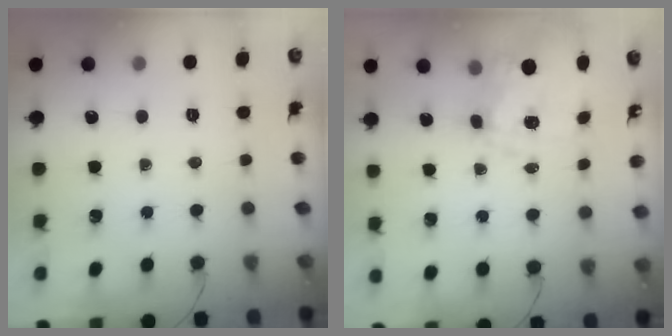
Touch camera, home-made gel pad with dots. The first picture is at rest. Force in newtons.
{"total": 10.7, "press": 10.5, "slide": 1.7}